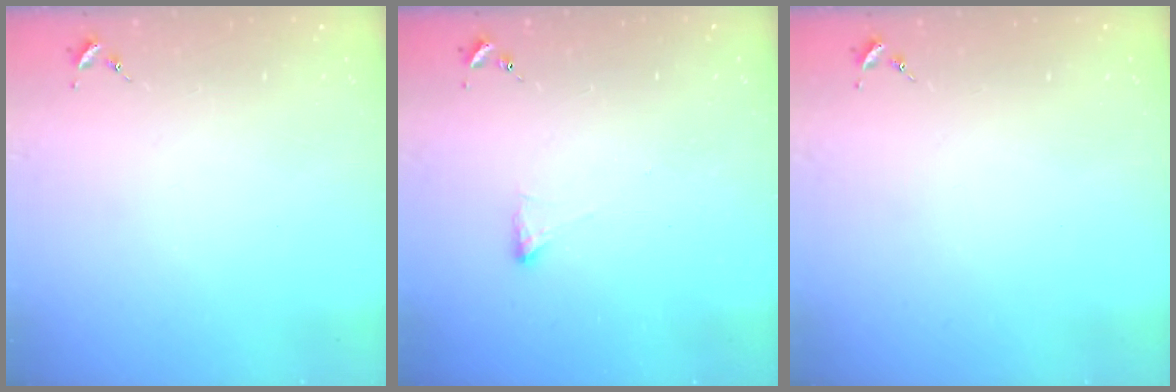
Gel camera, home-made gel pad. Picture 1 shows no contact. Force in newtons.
{"total": 2.9, "press": 2.8, "slide": 0.5}
{"total": 0.0}